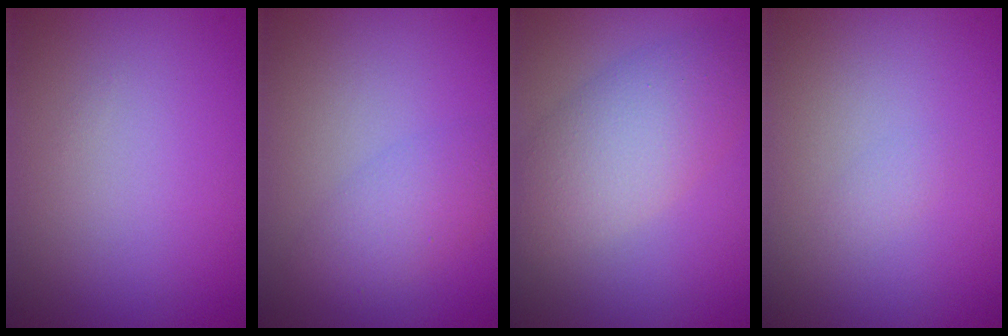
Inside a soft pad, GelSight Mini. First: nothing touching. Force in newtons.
{"total": 2.7, "press": 2.7, "slide": 0.2}
{"total": 5.2, "press": 5.2, "slide": 0.4}
{"total": 0.5, "press": 0.5, "slide": 0.1}